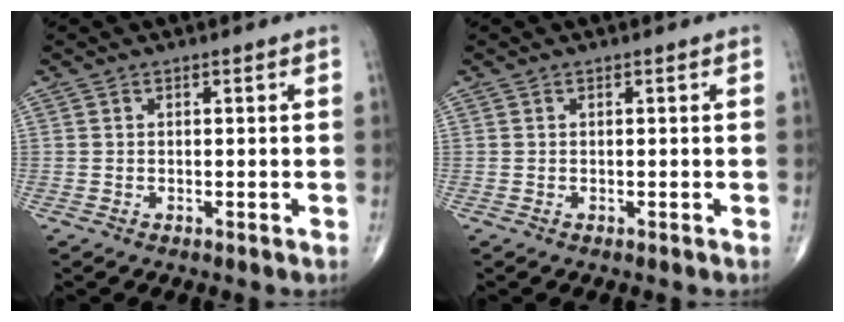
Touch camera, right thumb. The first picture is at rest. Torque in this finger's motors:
{"motor_torque": [0.00, 0.00, 0.04, 0.04, 0.00]}